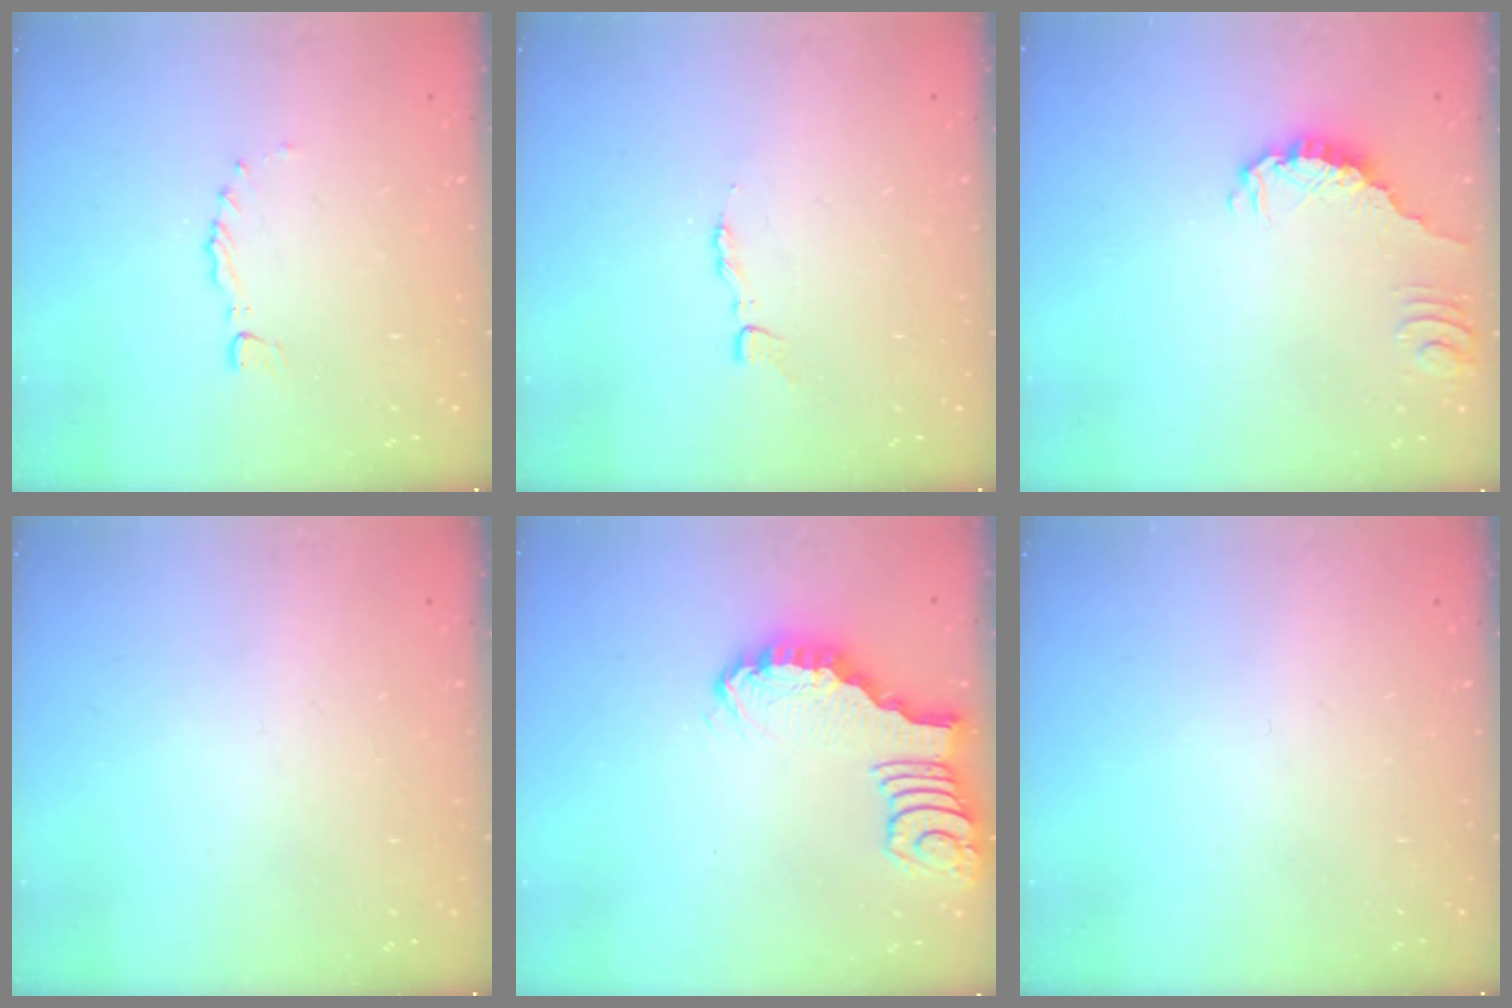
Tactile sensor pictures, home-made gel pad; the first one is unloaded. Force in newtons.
{"total": 3.4, "press": 3.4, "slide": 0.3}
{"total": 0.6, "press": 0.6, "slide": 0.2}
{"total": 0.0}
{"total": 2.2, "press": 2.2, "slide": 0.2}
{"total": 0.0}